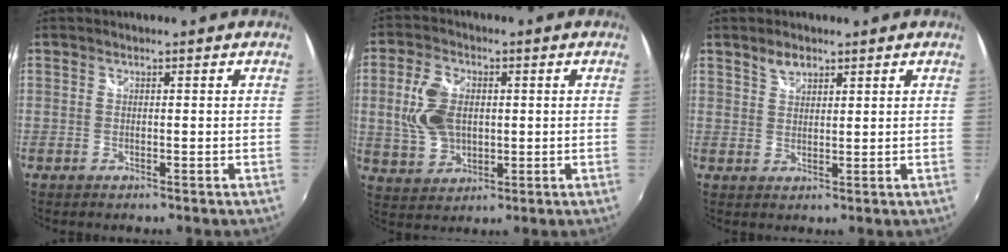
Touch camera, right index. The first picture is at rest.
{"total": 10.2, "force": [1.0, 6.9, 7.4], "torque": [-0.157, 0.009, 0.027]}
{"total": 3.1, "force": [1.9, 2.2, 1.0], "torque": [-0.010, 0.008, 0.033]}